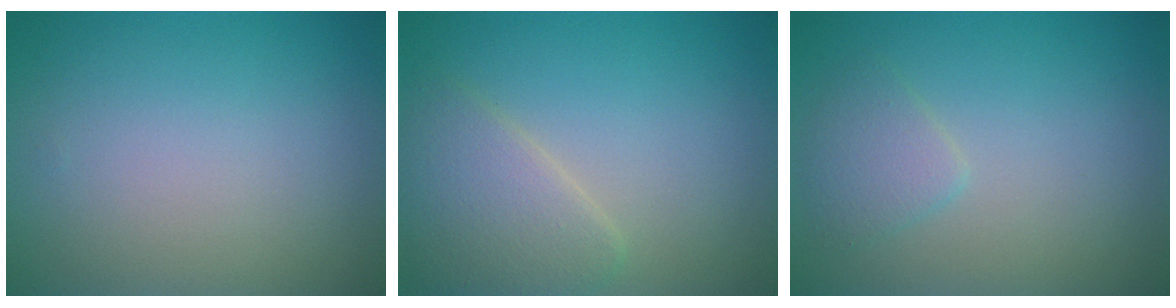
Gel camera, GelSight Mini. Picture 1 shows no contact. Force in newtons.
{"total": 3.8, "press": 3.8, "slide": 0.2}
{"total": 1.8, "press": 1.8, "slide": 0.1}